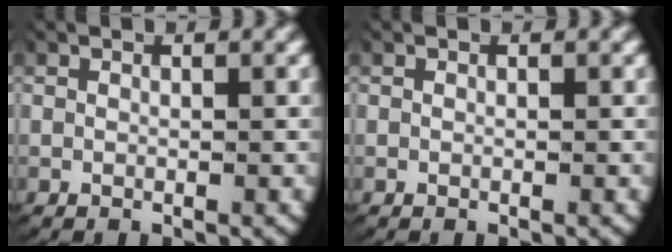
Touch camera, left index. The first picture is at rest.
{"total": 0.0}